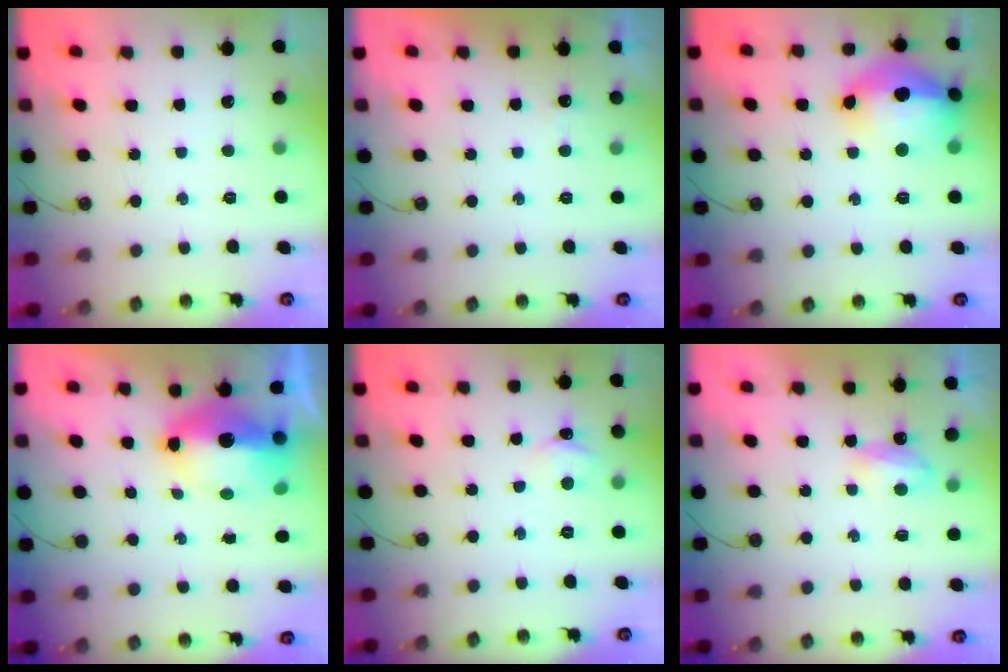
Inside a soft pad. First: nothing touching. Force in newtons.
{"total": 2.9, "press": 2.8, "slide": 0.7}
{"total": 17.5, "press": 17.4, "slide": 1.9}
{"total": 11.7, "press": 11.0, "slide": 4.1}
{"total": 3.6, "press": 3.5, "slide": 0.5}
{"total": 4.4, "press": 4.4, "slide": 0.6}